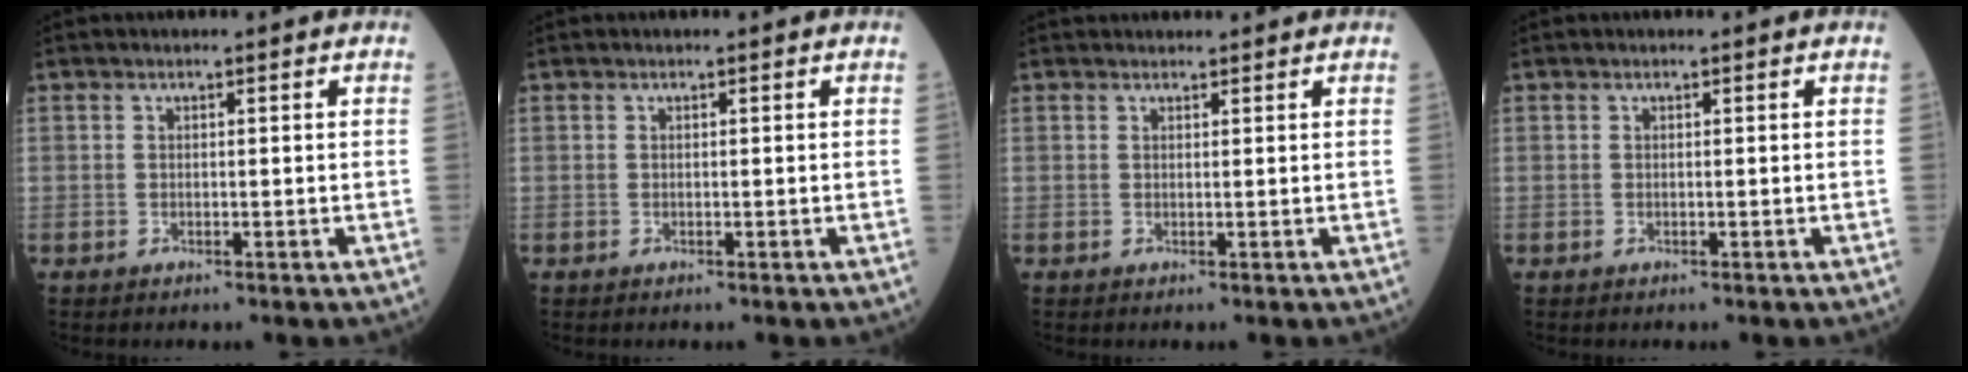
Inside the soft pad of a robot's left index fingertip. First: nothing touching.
{"total": 0.0}
{"total": 3.3, "force": [3.2, 0.5, 0.7], "torque": [-0.006, 0.027, 0.043]}
{"total": 0.0}